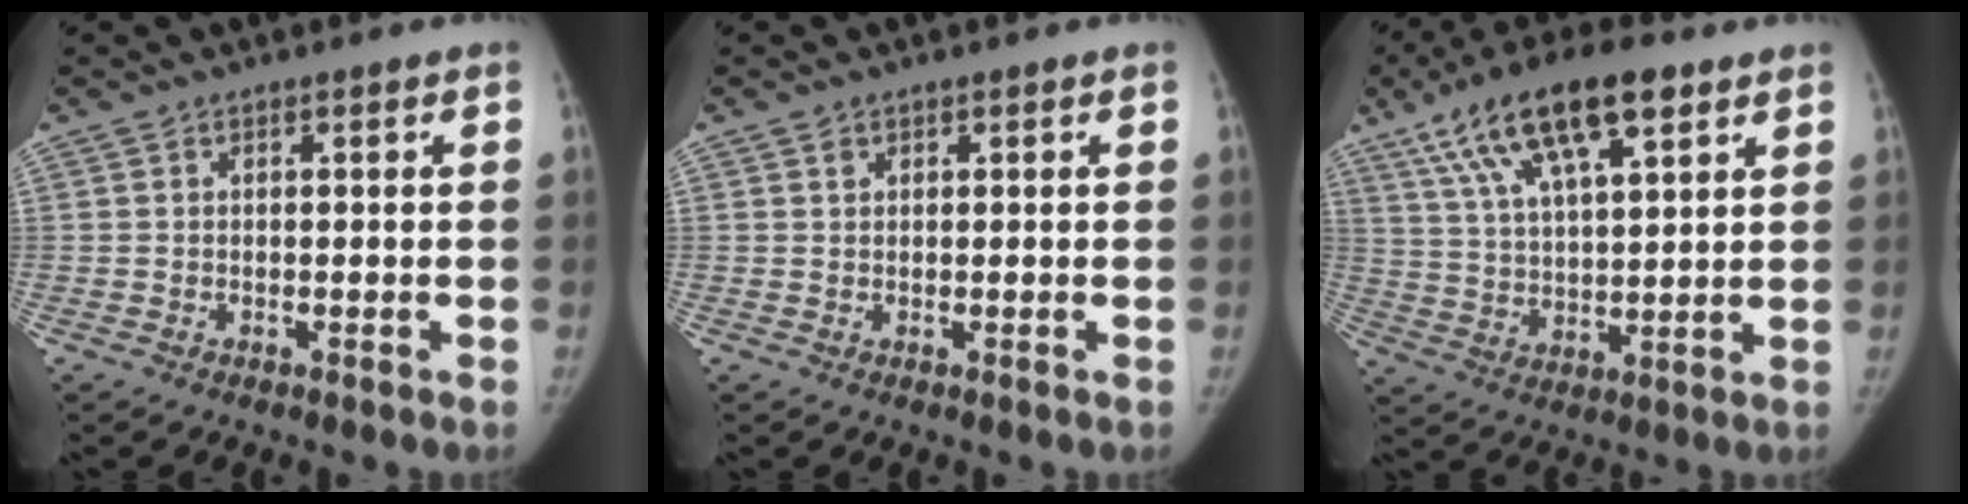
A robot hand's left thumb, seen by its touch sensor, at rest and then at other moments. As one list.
[{"total": 0.9, "force": [0.4, 0.7, 0.2], "torque": [0.003, -0.001, 0.009]}, {"total": 17.6, "force": [9.7, 6.3, 13.3], "torque": [-0.216, -0.009, 0.174]}]